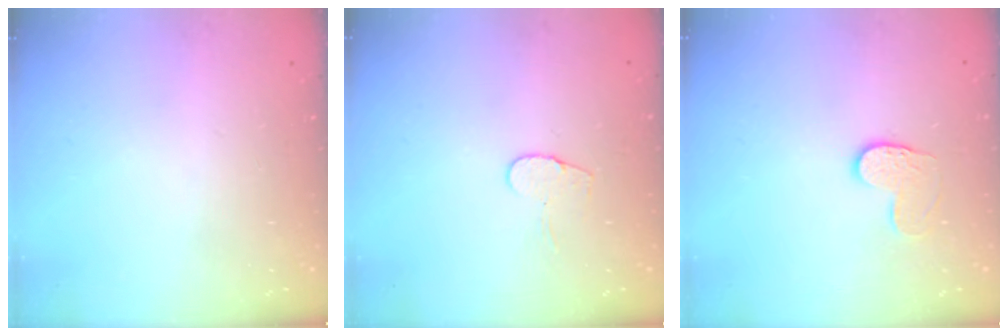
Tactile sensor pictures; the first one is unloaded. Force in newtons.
{"total": 5.6, "press": 5.6, "slide": 0.4}
{"total": 6.6, "press": 6.6, "slide": 0.3}